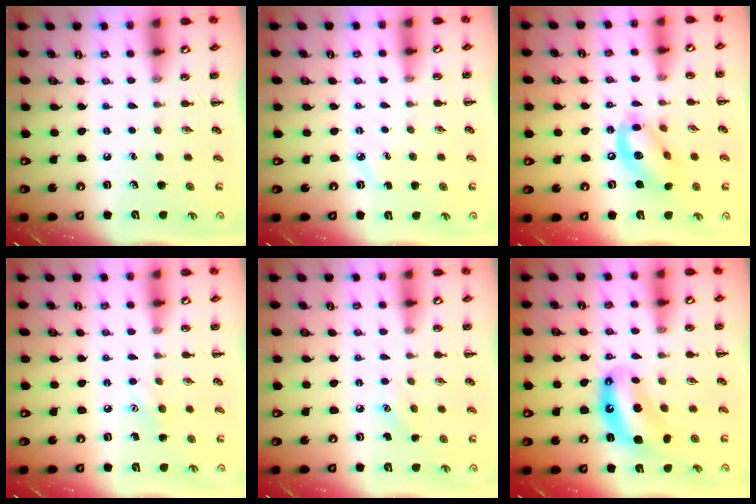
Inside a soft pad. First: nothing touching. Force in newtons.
{"total": 2.0, "press": 1.9, "slide": 0.7}
{"total": 13.9, "press": 13.5, "slide": 3.4}
{"total": 6.2, "press": 6.1, "slide": 1.2}
{"total": 5.9, "press": 5.7, "slide": 1.5}
{"total": 9.4, "press": 9.0, "slide": 2.6}